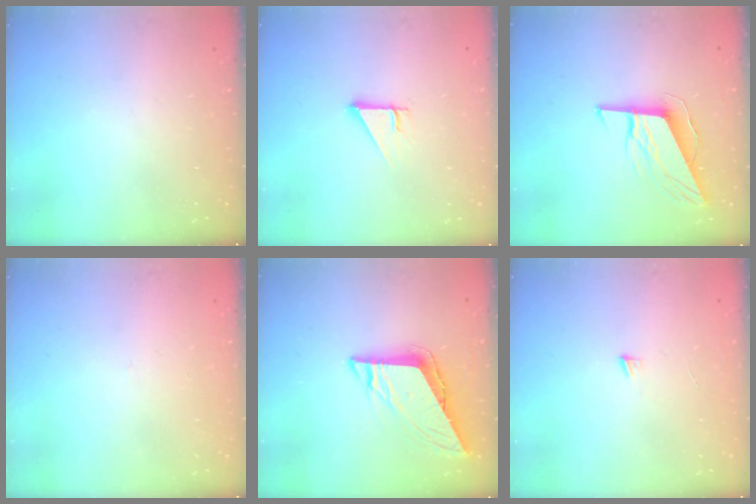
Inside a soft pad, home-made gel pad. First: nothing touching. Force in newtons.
{"total": 2.5, "press": 2.5, "slide": 0.2}
{"total": 9.7, "press": 9.5, "slide": 1.9}
{"total": 2.7, "press": 2.7, "slide": 0.3}
{"total": 8.7, "press": 8.6, "slide": 0.7}
{"total": 3.0, "press": 3.0, "slide": 0.3}